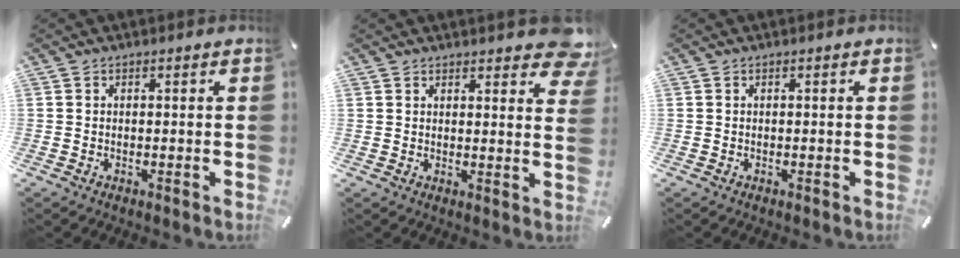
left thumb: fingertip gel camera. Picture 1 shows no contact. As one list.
[{"total": 5.5, "force": [4.3, 2.5, 2.4], "torque": [-0.017, -0.028, 0.075]}, {"total": 0.0}]